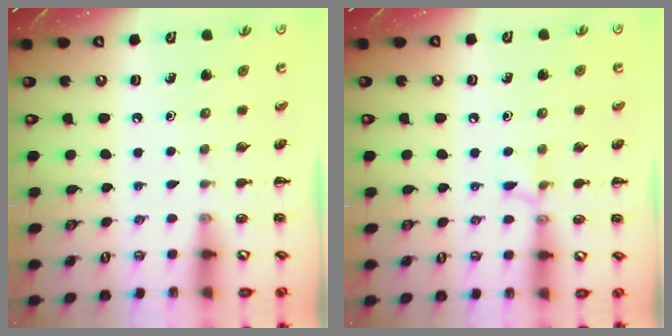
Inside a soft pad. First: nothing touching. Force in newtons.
{"total": 6.3, "press": 6.0, "slide": 1.8}